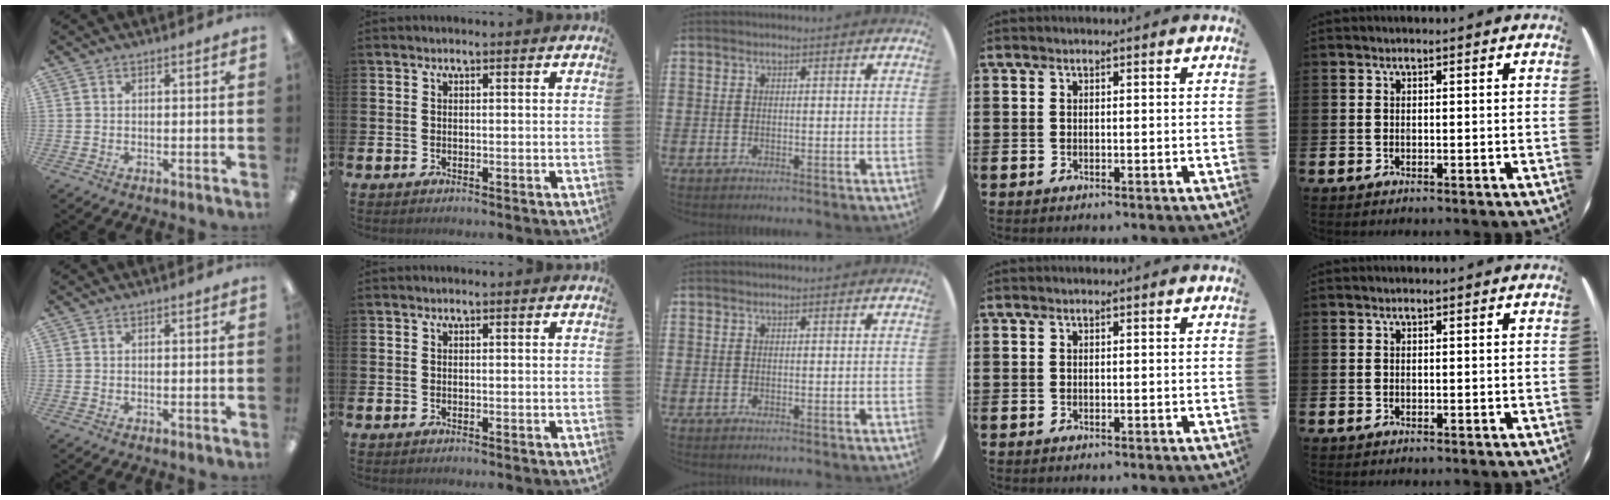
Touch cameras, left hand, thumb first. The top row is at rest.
{}